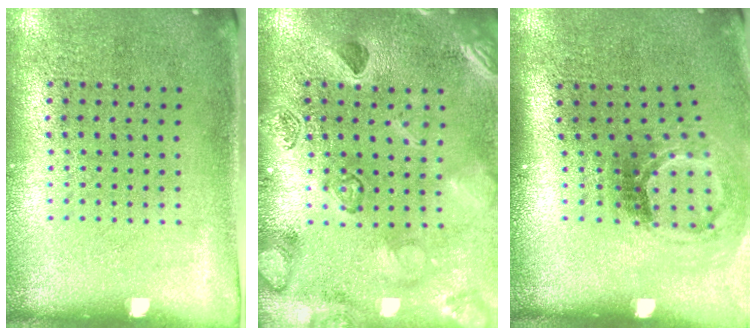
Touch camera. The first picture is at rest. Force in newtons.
{"total": 2.3, "press": 2.3, "slide": 0.2}
{"total": 1.9, "press": 1.2, "slide": 1.5}